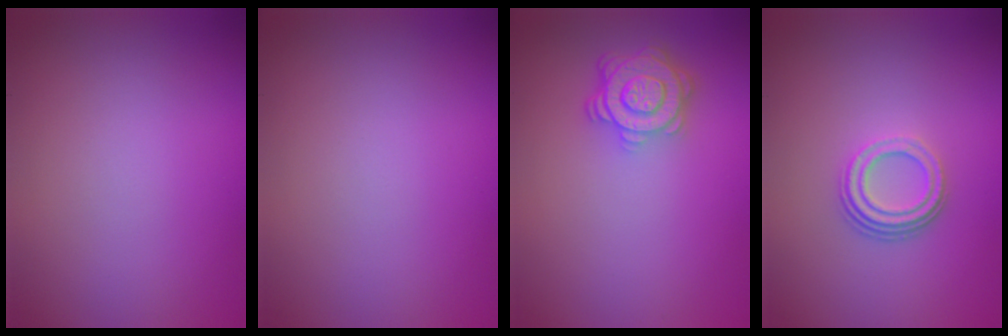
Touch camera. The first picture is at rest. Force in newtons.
{"total": 0.0}
{"total": 4.4, "press": 3.7, "slide": 2.3}
{"total": 3.2, "press": 2.4, "slide": 2.2}